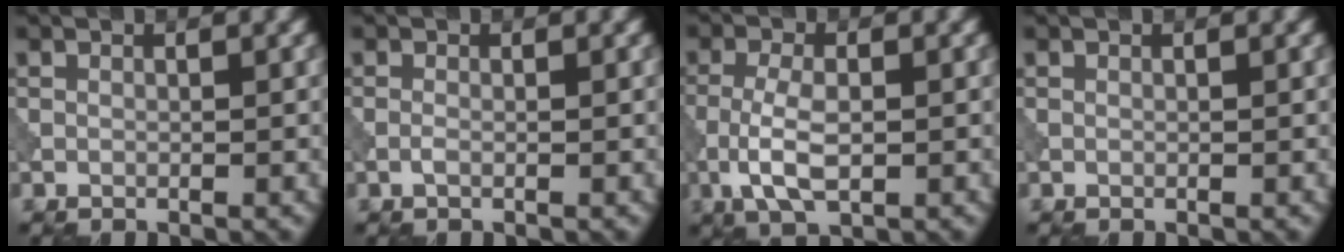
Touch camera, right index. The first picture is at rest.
{"total": 0.6, "force": [-0.3, 0.2, 0.5], "torque": [-0.014, 0.001, -0.007]}
{"total": 4.2, "force": [-1.2, 1.7, 3.6], "torque": [-0.078, -0.001, -0.026]}
{"total": 0.0}